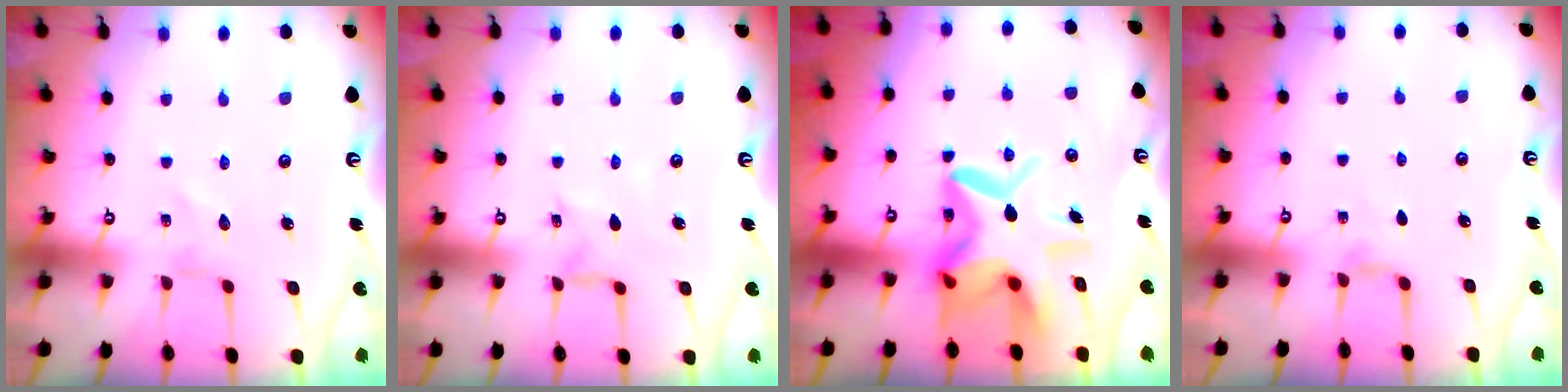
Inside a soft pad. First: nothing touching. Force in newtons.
{"total": 2.0, "press": 2.0, "slide": 0.3}
{"total": 16.0, "press": 15.8, "slide": 2.2}
{"total": 2.7, "press": 2.6, "slide": 0.5}